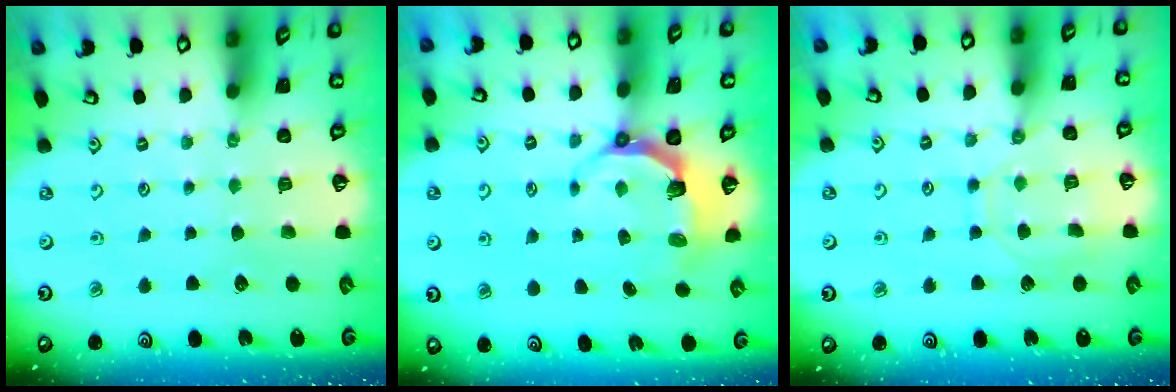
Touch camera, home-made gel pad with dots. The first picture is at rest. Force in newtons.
{"total": 5.0, "press": 3.4, "slide": 3.6}
{"total": 9.2, "press": 9.2, "slide": 0.8}